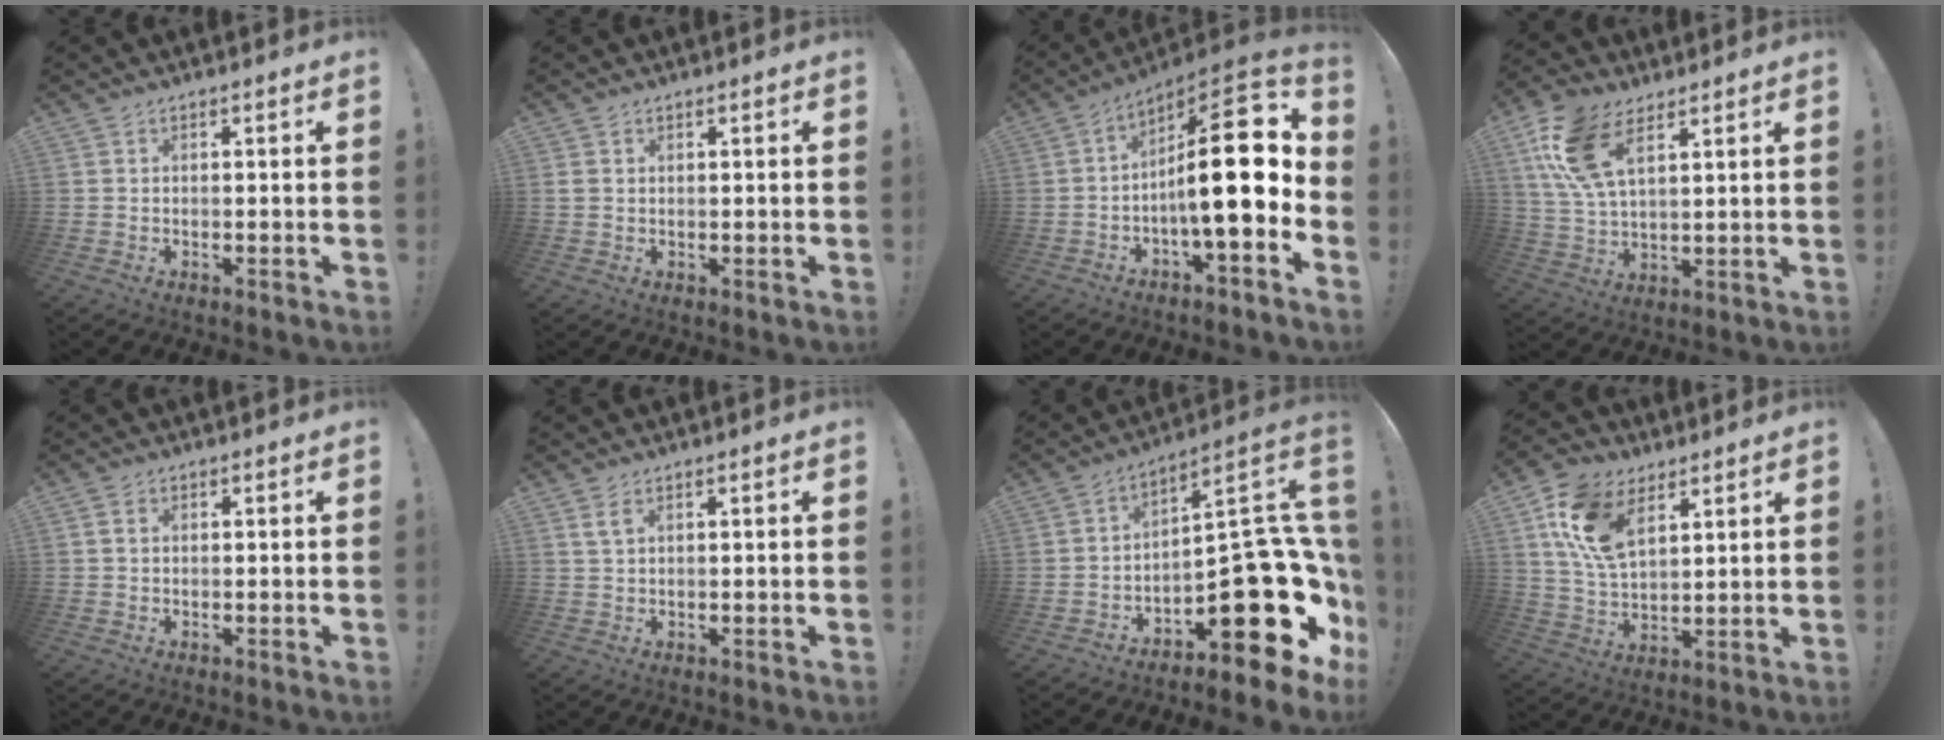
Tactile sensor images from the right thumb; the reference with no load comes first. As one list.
[{"total": 1.5, "force": [0.8, 1.1, 0.6], "torque": [-0.004, 0.000, 0.015]}, {"total": 19.4, "force": [-0.3, 5.3, 18.7], "torque": [-0.289, 0.008, -0.007]}, {"total": 15.2, "force": [7.5, 7.8, 10.6], "torque": [-0.213, -0.012, 0.143]}, {"total": 1.4, "force": [0.2, 1.1, 0.8], "torque": [-0.015, 0.003, 0.003]}, {"total": 2.7, "force": [1.3, 1.0, 2.1], "torque": [-0.036, -0.002, 0.023]}, {"total": 22.9, "force": [-7.6, 9.4, 19.5], "torque": [-0.256, 0.027, -0.109]}, {"total": 15.6, "force": [7.6, 9.3, 9.9], "torque": [-0.199, -0.018, 0.146]}]